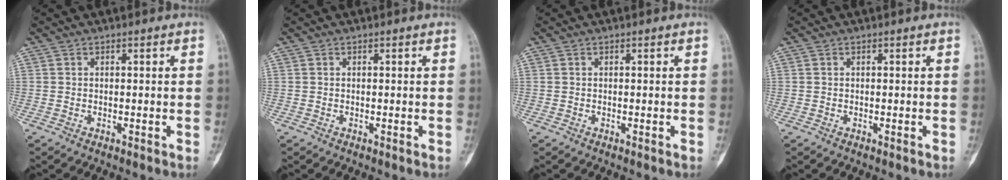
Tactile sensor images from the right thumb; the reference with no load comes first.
{"total": 0.0}
{"total": 0.0}
{"total": 0.0}